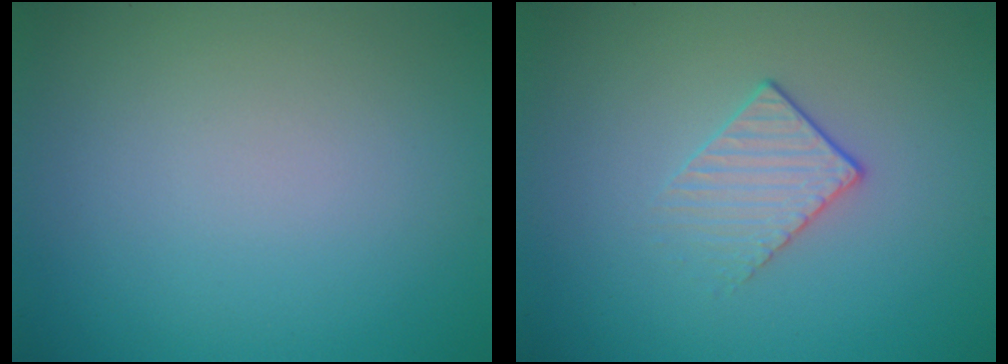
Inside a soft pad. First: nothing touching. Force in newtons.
{"total": 1.6, "press": 1.1, "slide": 1.1}